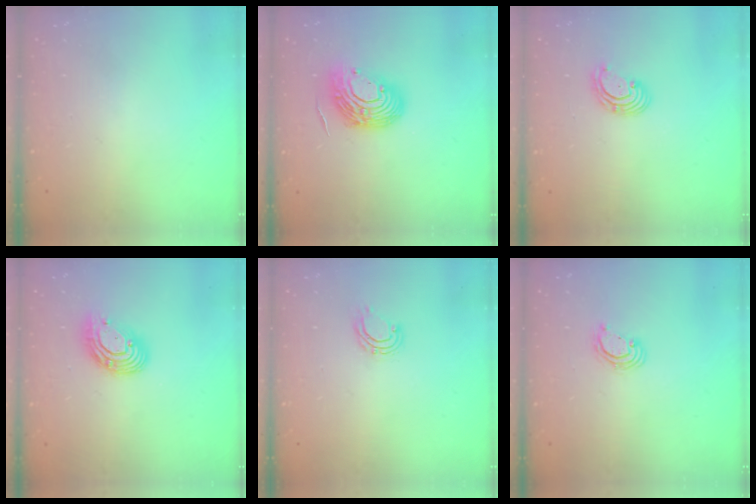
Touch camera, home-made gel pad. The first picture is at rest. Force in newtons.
{"total": 13.3, "press": 13.1, "slide": 2.1}
{"total": 2.7, "press": 2.7, "slide": 0.3}
{"total": 11.1, "press": 11.0, "slide": 1.1}
{"total": 4.9, "press": 4.8, "slide": 0.7}
{"total": 2.8, "press": 2.8, "slide": 0.2}